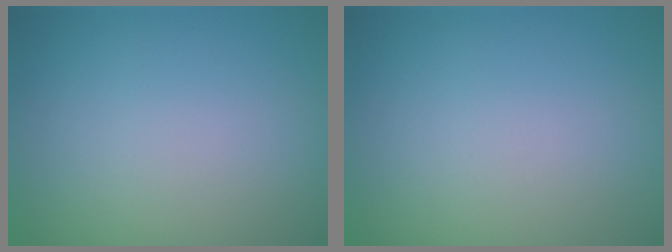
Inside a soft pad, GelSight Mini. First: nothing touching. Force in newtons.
{"total": 0.0}